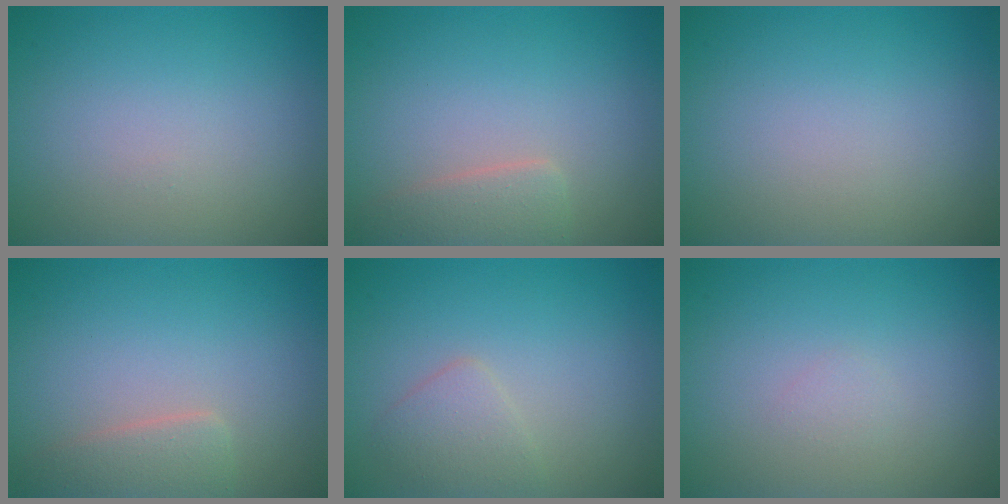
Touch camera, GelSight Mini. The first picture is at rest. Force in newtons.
{"total": 2.2, "press": 2.2, "slide": 0.1}
{"total": 0.0}
{"total": 2.2, "press": 2.2, "slide": 0.1}
{"total": 1.9, "press": 1.9, "slide": 0.2}
{"total": 0.5, "press": 0.5, "slide": 0.0}